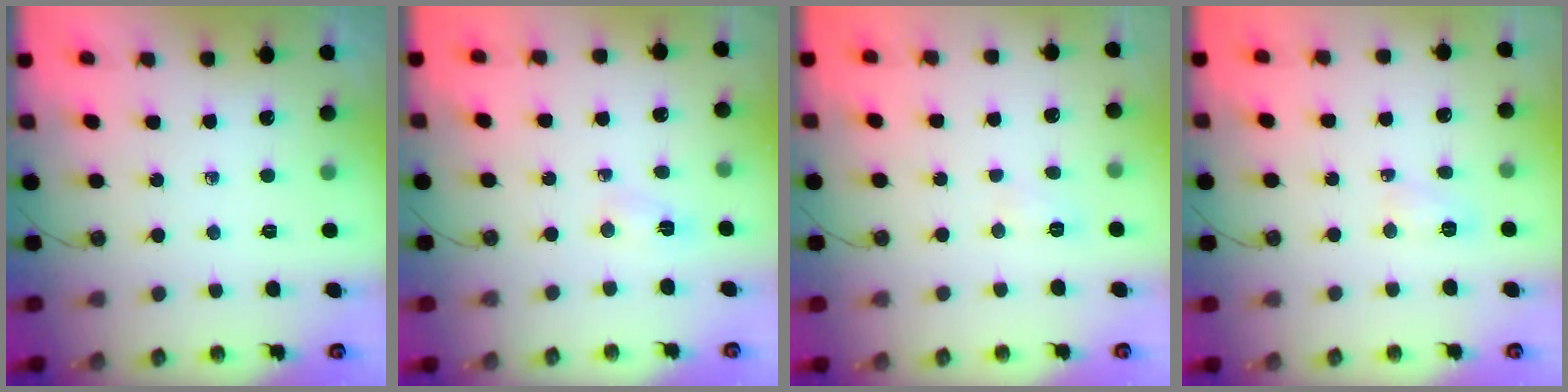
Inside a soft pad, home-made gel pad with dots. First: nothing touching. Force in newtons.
{"total": 2.3, "press": 2.3, "slide": 0.3}
{"total": 3.7, "press": 3.6, "slide": 0.9}
{"total": 3.5, "press": 3.5, "slide": 0.5}